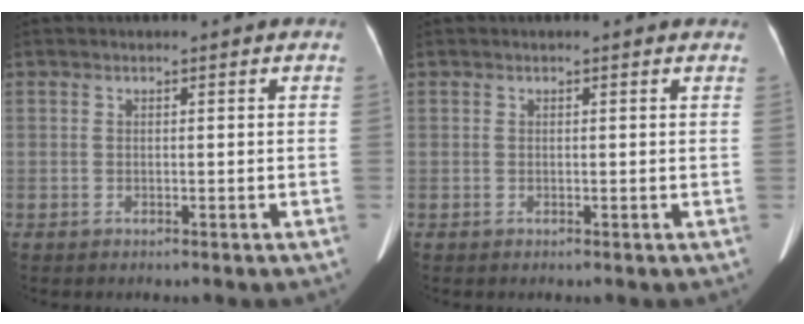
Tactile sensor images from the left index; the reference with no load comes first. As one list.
[{"total": 0.5, "force": [0.5, 0.1, 0.2], "torque": [-0.005, 0.000, 0.001]}]